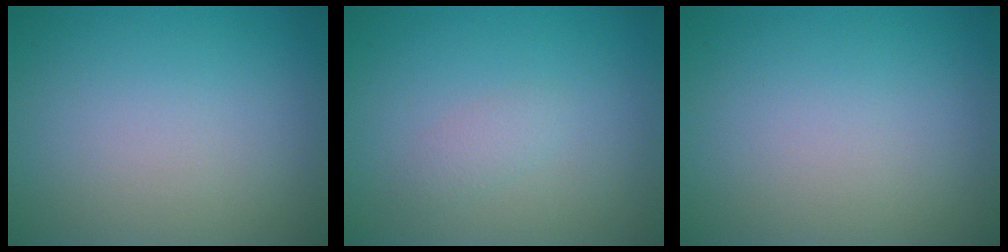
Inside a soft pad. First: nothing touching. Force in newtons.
{"total": 1.1, "press": 1.1, "slide": 0.0}
{"total": 0.0}